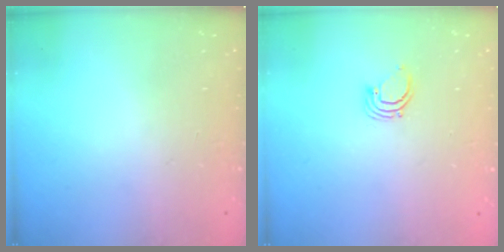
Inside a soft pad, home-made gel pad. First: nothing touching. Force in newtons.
{"total": 2.3, "press": 2.3, "slide": 0.1}